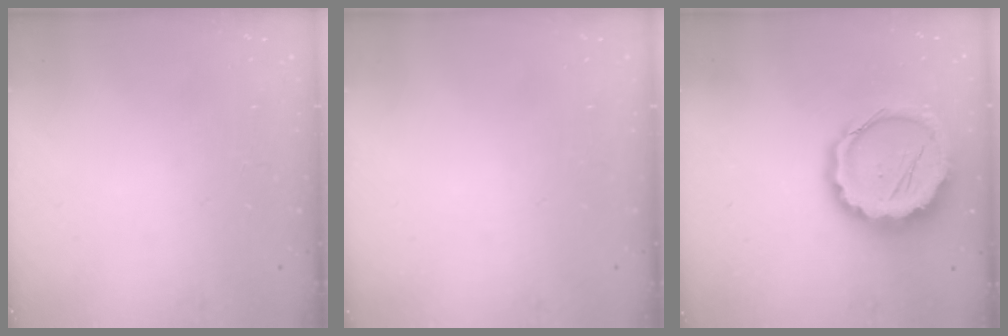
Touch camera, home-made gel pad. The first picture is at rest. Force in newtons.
{"total": 0.0}
{"total": 11.8, "press": 11.4, "slide": 2.8}